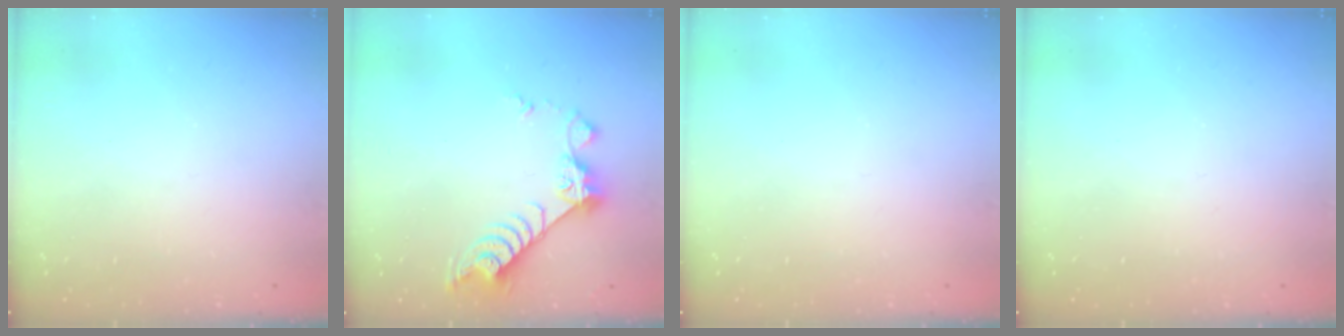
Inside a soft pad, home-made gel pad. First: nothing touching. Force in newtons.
{"total": 9.5, "press": 9.5, "slide": 0.5}
{"total": 0.0}
{"total": 0.0}